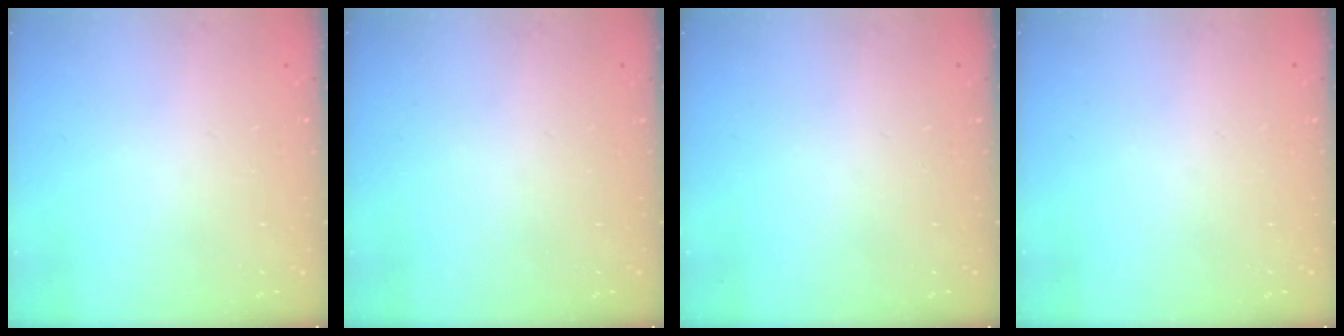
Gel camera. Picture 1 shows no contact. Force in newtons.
{"total": 0.0}
{"total": 0.0}
{"total": 0.0}